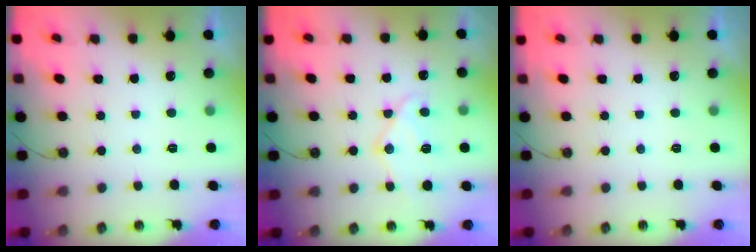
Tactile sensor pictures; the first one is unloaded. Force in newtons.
{"total": 13.9, "press": 13.8, "slide": 1.4}
{"total": 0.0}